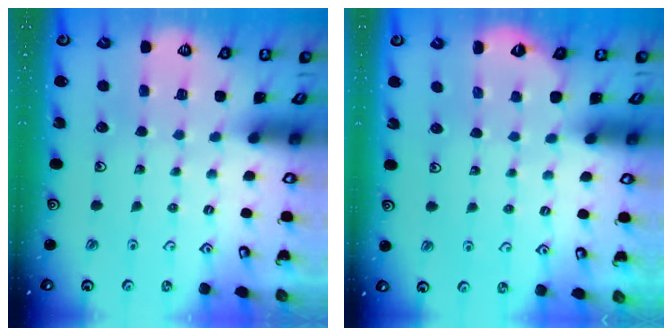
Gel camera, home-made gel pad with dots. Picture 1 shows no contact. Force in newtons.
{"total": 1.9, "press": 0.5, "slide": 1.9}